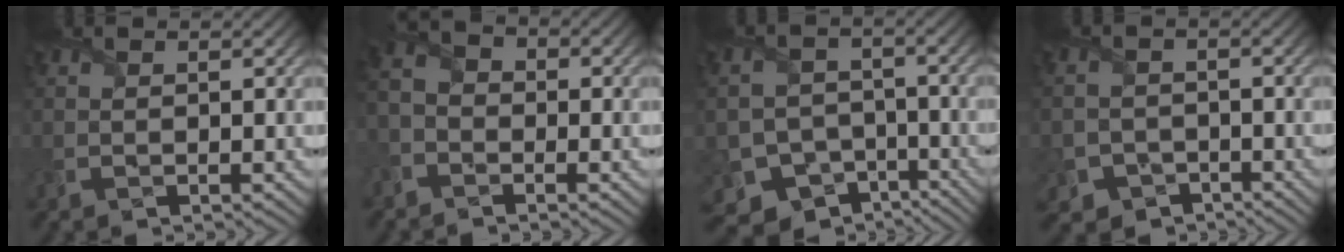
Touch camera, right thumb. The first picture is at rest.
{"total": 4.3, "force": [-2.8, 2.7, 1.9], "torque": [-0.045, -0.002, -0.064]}
{"total": 12.5, "force": [-7.8, 8.9, 3.9], "torque": [-0.103, -0.041, -0.117]}
{"total": 6.3, "force": [-3.8, 4.9, 1.2], "torque": [-0.035, -0.022, -0.082]}